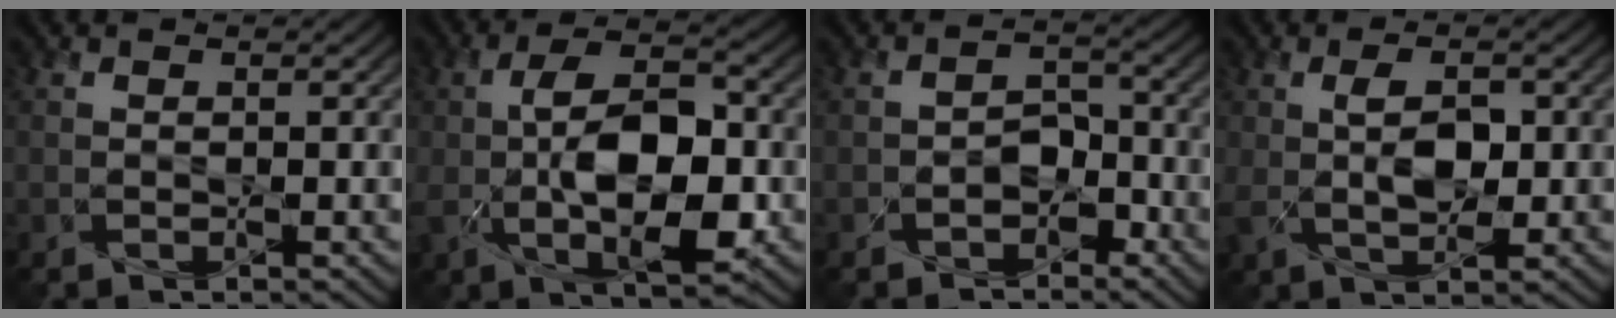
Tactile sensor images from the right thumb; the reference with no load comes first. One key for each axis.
{"total": 11.1, "fx": -1.5, "fy": 5.5, "fz": 9.5, "tx": -0.178, "ty": 0.000, "tz": -0.023}
{"total": 3.0, "fx": -2.0, "fy": 2.0, "fz": 1.1, "tx": -0.013, "ty": 0.007, "tz": -0.034}
{"total": 5.1, "fx": 0.2, "fy": 2.7, "fz": 4.3, "tx": -0.096, "ty": -0.002, "tz": 0.008}